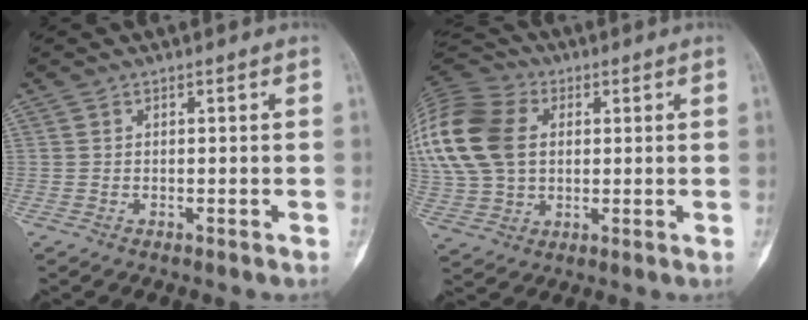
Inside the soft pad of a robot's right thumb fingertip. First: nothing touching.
{"total": 22.9, "force": [4.6, 16.5, 15.2], "torque": [-0.348, 0.029, 0.090]}